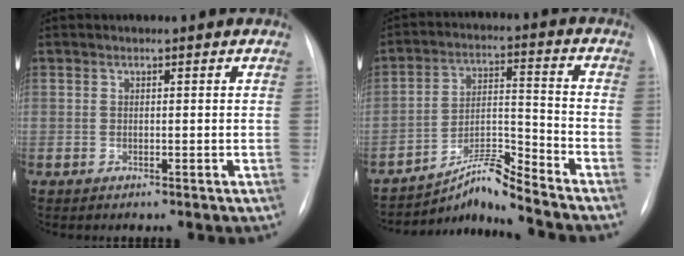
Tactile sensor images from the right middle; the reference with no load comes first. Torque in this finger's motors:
{"motor_torque": [-0.54, -0.92, -0.03, 0.00]}